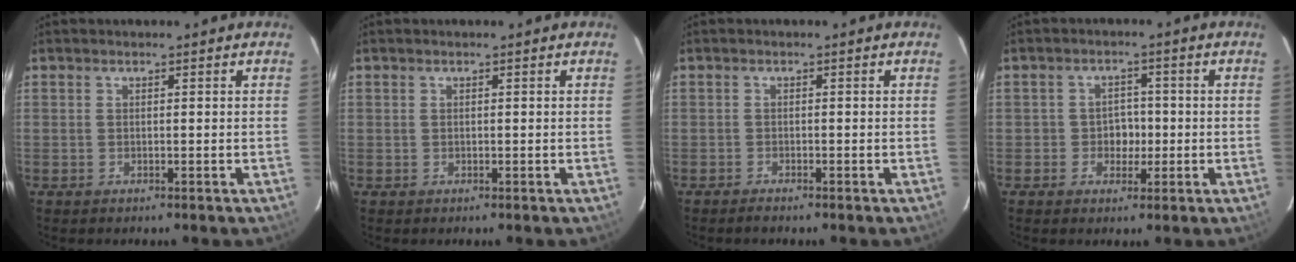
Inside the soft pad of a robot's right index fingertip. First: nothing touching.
{"total": 0.0}
{"total": 1.4, "force": [-1.3, 0.2, 0.5], "torque": [-0.017, -0.003, -0.026]}
{"total": 3.6, "force": [-0.9, 3.2, 1.2], "torque": [-0.019, 0.014, -0.012]}